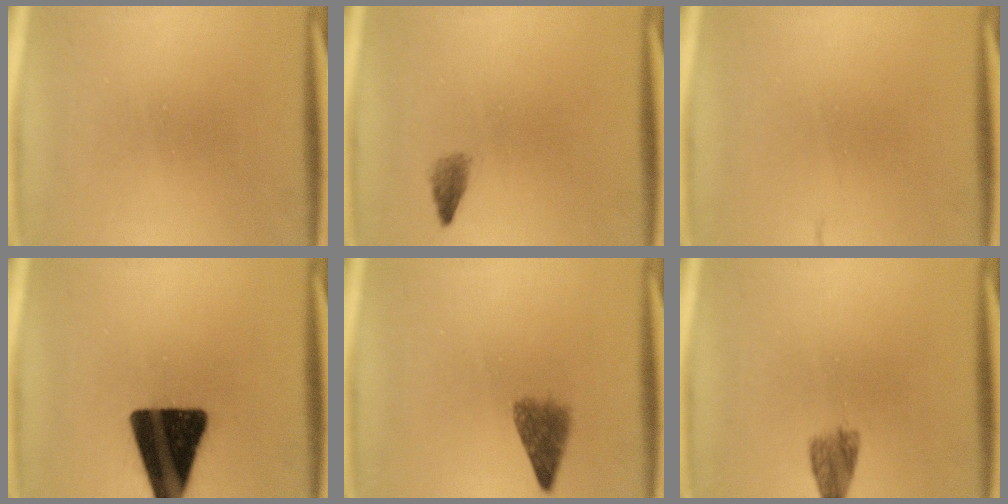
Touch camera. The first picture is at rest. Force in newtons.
{"total": 1.5}
{"total": 1.6}
{"total": 18.9}
{"total": 4.1}
{"total": 2.1}